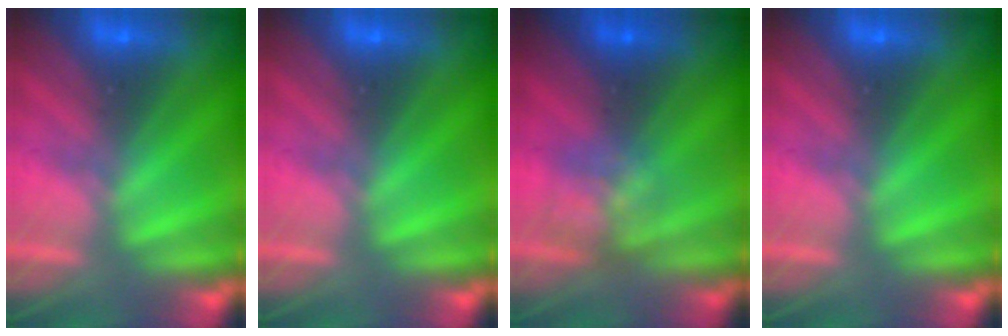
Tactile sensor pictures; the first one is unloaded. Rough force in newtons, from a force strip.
{"total": 0.0}
{"total": 2.8}
{"total": 0.0}